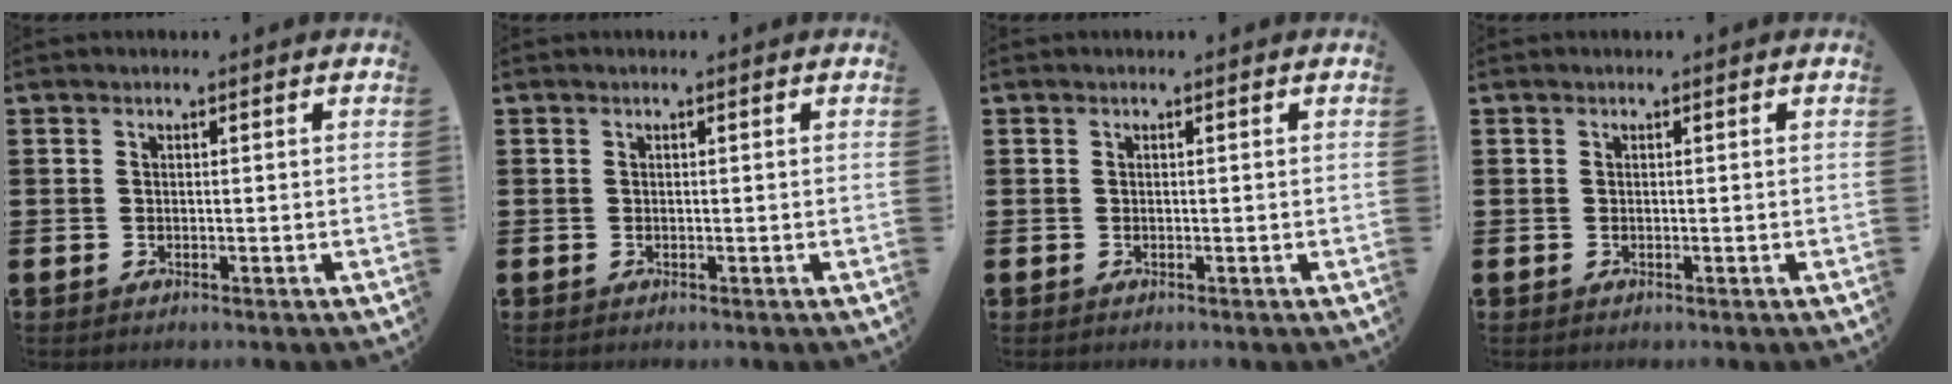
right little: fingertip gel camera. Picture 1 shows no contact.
{"total": 0.0}
{"total": 0.0}
{"total": 0.0}